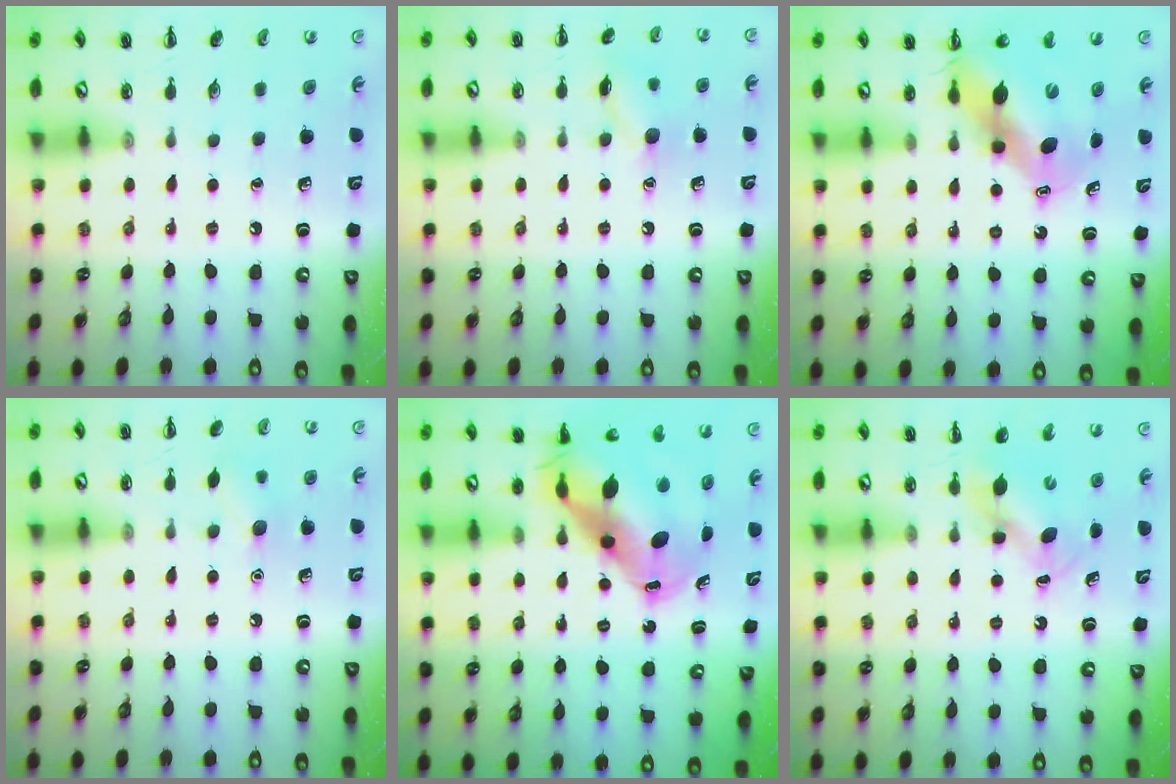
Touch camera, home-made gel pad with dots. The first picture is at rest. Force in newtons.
{"total": 8.8, "press": 8.8, "slide": 0.5}
{"total": 11.1, "press": 10.6, "slide": 3.0}
{"total": 7.8, "press": 7.7, "slide": 1.6}
{"total": 14.1, "press": 13.5, "slide": 4.0}
{"total": 5.6, "press": 5.6, "slide": 0.6}